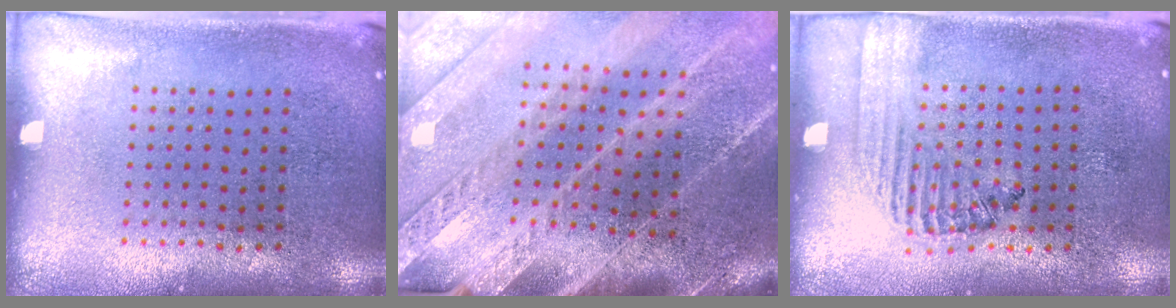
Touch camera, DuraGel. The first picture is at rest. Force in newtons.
{"total": 3.9, "press": 3.3, "slide": 2.1}
{"total": 1.4, "press": 1.2, "slide": 0.7}